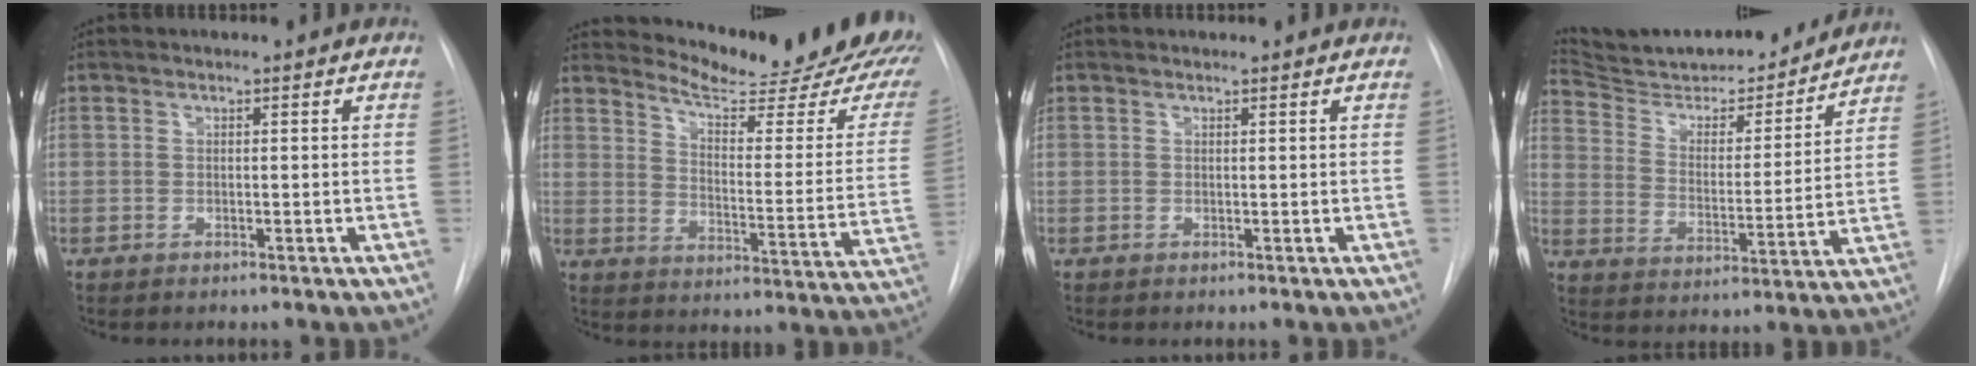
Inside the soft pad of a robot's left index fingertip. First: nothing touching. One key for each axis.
{"total": 21.0, "fx": 19.2, "fy": 2.4, "fz": 8.2, "tx": -0.112, "ty": -0.111, "tz": 0.231}
{"total": 0.0}
{"total": 21.0, "fx": 19.7, "fy": 4.0, "fz": 6.4, "tx": -0.100, "ty": -0.016, "tz": 0.291}